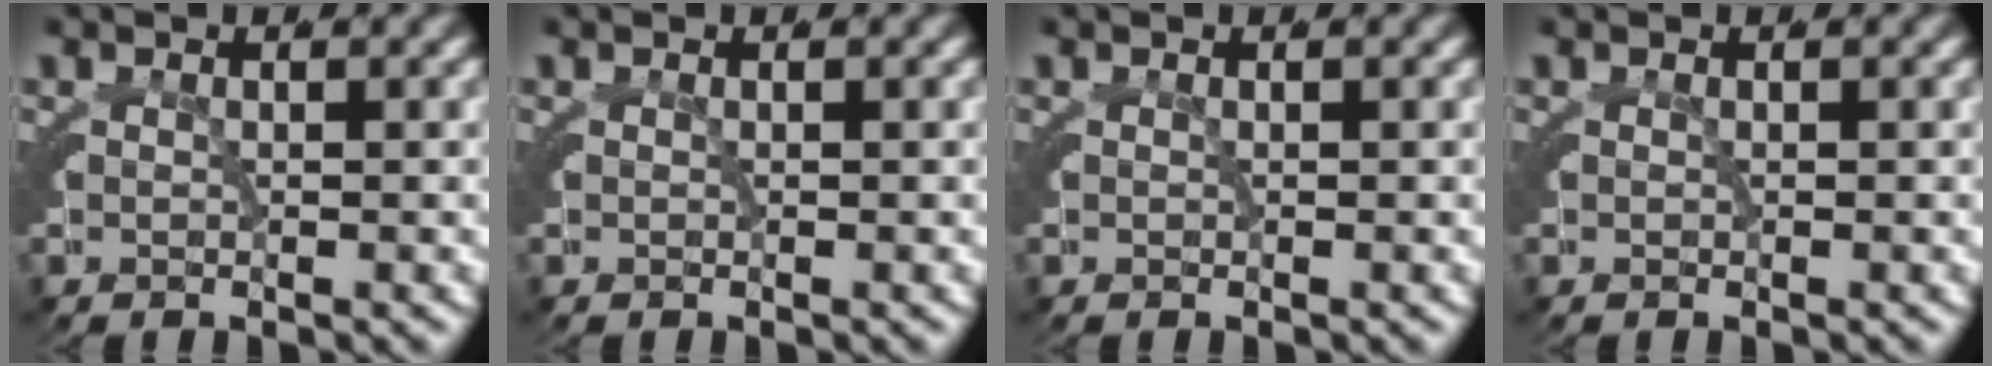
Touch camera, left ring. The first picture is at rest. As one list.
[{"total": 0.0}, {"total": 0.0}, {"total": 0.0}]